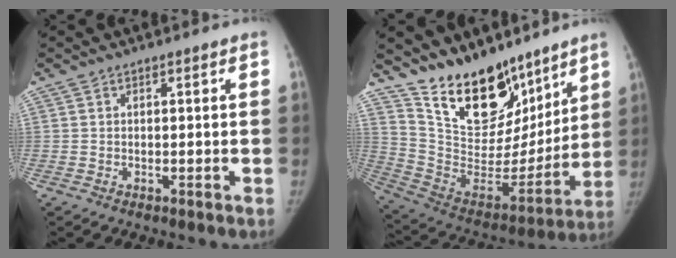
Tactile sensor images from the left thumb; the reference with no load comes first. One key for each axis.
{"total": 22.6, "fx": 16.8, "fy": 11.1, "fz": 10.4, "tx": -0.126, "ty": -0.094, "tz": 0.293}